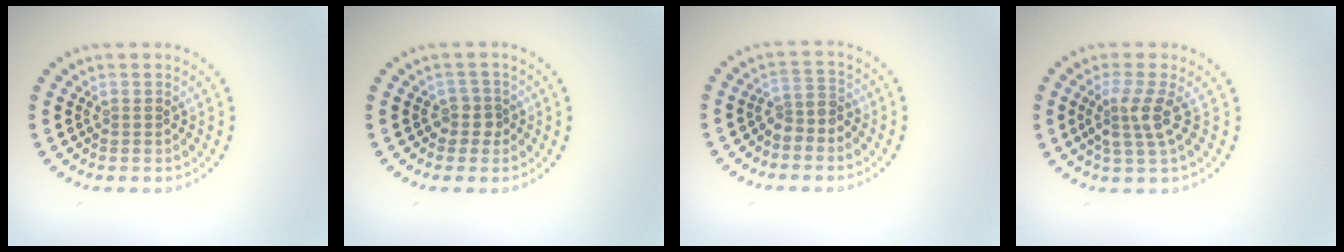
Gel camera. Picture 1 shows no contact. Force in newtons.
{"total": 1.6, "press": 1.4, "slide": 0.9}
{"total": 2.2, "press": 1.6, "slide": 1.5}
{"total": 2.8, "press": 2.2, "slide": 1.7}